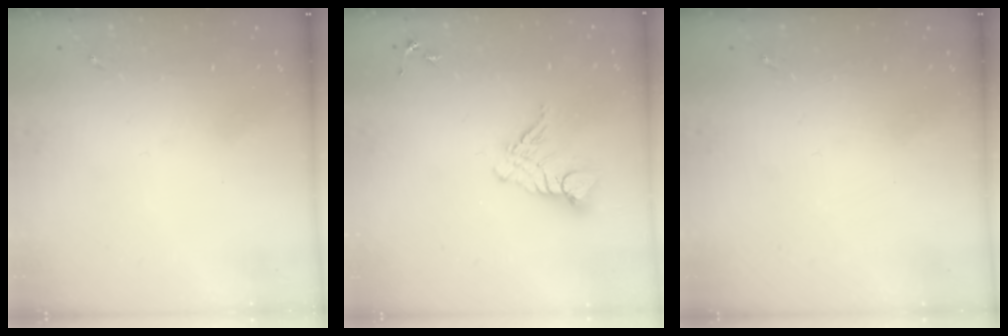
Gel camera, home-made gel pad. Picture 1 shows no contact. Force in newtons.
{"total": 9.9, "press": 9.8, "slide": 1.1}
{"total": 0.0}